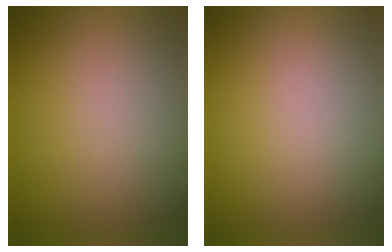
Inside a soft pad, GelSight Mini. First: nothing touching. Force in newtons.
{"total": 0.0}